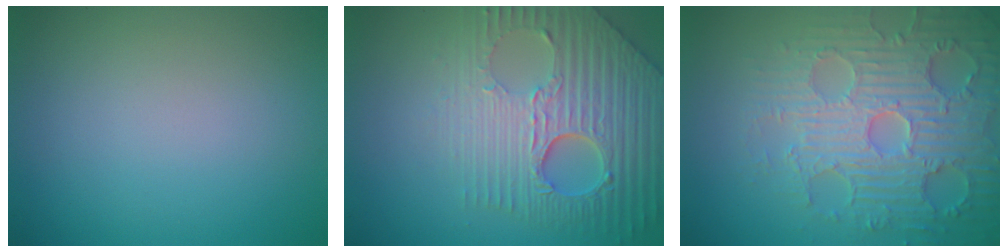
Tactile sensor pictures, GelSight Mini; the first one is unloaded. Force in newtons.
{"total": 7.9, "press": 6.0, "slide": 5.1}
{"total": 7.0, "press": 5.9, "slide": 3.7}